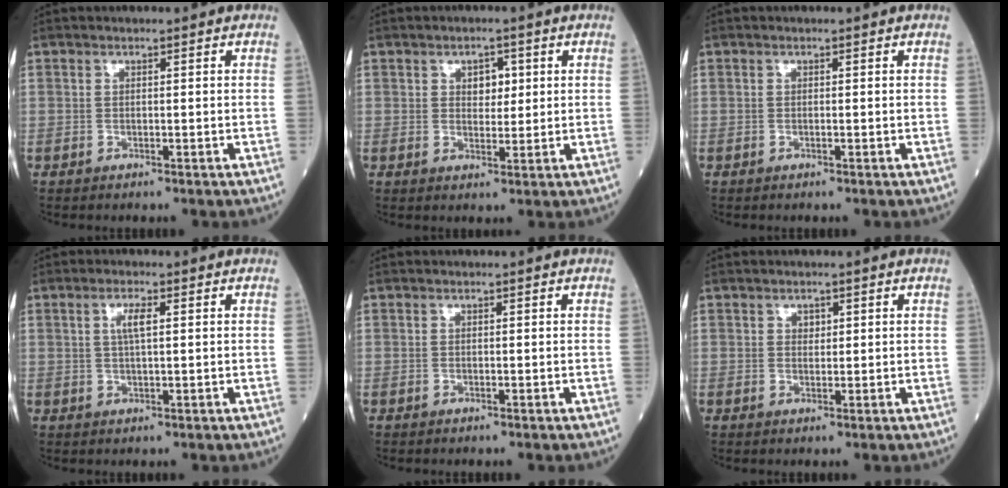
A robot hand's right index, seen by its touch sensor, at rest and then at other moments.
{"total": 3.1, "force": [1.0, 2.0, 2.2], "torque": [-0.026, 0.003, 0.014]}
{"total": 0.0}
{"total": 2.8, "force": [0.8, 0.5, 2.7], "torque": [-0.054, 0.003, 0.014]}
{"total": 0.0}
{"total": 1.2, "force": [0.5, 0.9, 0.6], "torque": [-0.005, -0.001, 0.007]}